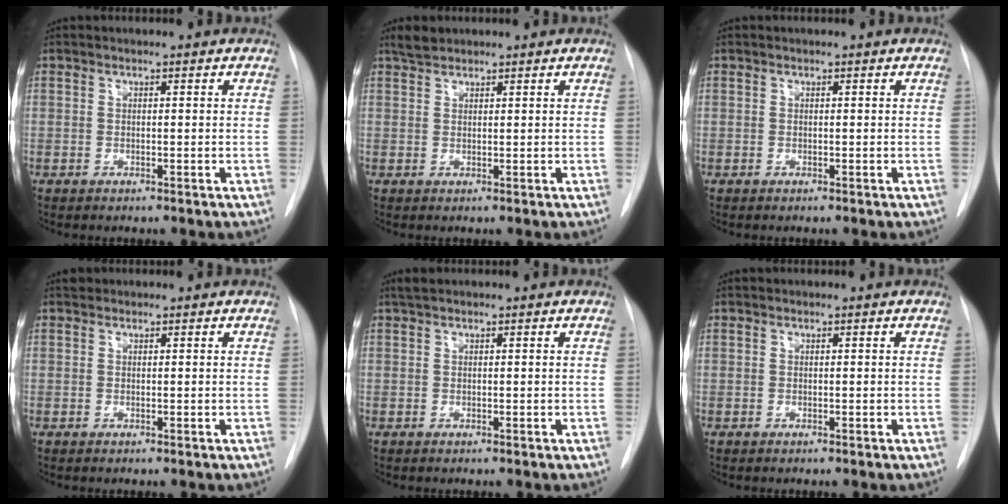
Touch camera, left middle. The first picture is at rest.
{"total": 2.0, "force": [1.8, 0.6, 0.5], "torque": [-0.014, 0.005, 0.034]}
{"total": 0.0}
{"total": 0.6, "force": [0.5, 0.3, -0.1], "torque": [-0.007, 0.010, 0.010]}
{"total": 1.2, "force": [1.0, 0.2, 0.6], "torque": [-0.018, 0.012, 0.022]}
{"total": 0.0}